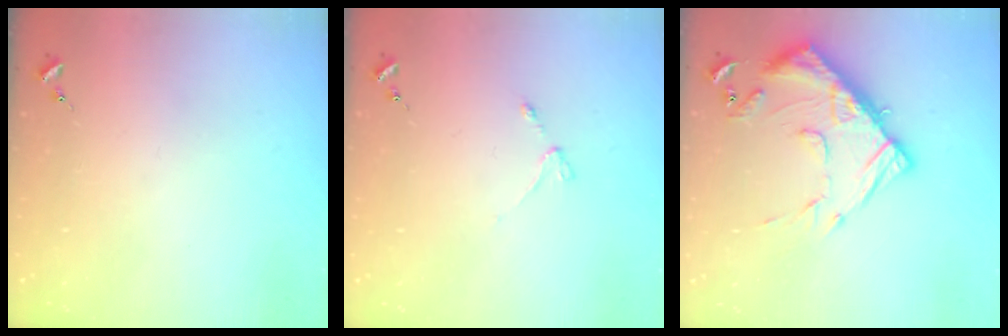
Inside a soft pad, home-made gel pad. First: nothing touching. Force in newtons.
{"total": 3.1, "press": 3.0, "slide": 0.4}
{"total": 16.6, "press": 16.6, "slide": 1.4}